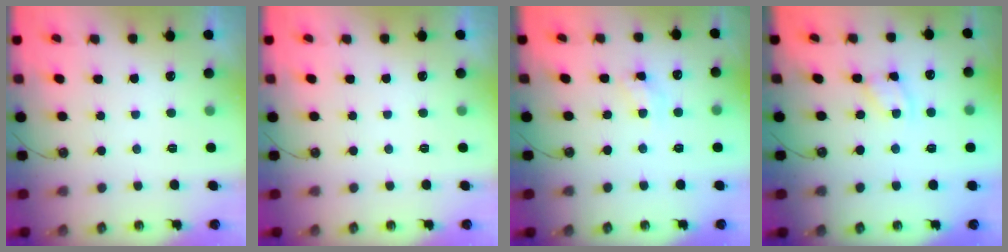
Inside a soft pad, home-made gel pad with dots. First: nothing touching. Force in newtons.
{"total": 0.0}
{"total": 6.5, "press": 6.4, "slide": 0.4}
{"total": 2.7, "press": 2.7, "slide": 0.4}